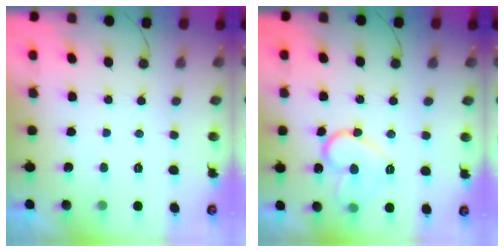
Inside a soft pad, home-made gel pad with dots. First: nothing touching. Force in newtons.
{"total": 11.5, "press": 11.5, "slide": 0.9}